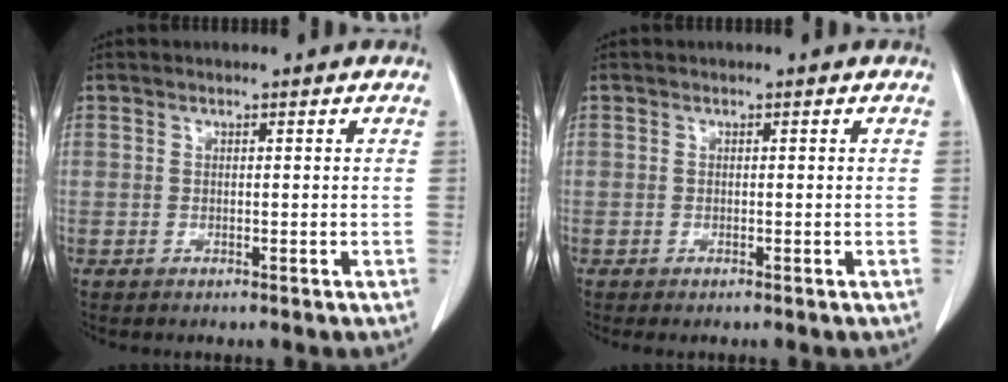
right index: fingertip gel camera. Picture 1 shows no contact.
{"total": 0.7, "force": [-0.6, 0.1, 0.4], "torque": [-0.010, -0.003, -0.006]}